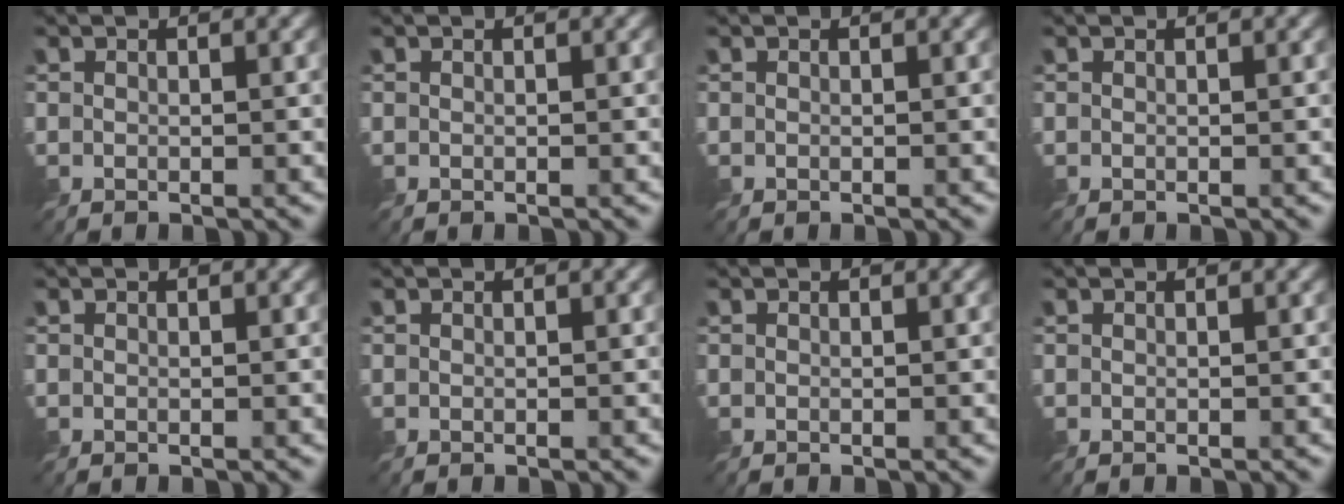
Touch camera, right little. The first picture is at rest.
{"total": 0.0}
{"total": 0.0}
{"total": 0.0}
{"total": 0.0}
{"total": 0.0}
{"total": 0.0}
{"total": 0.0}